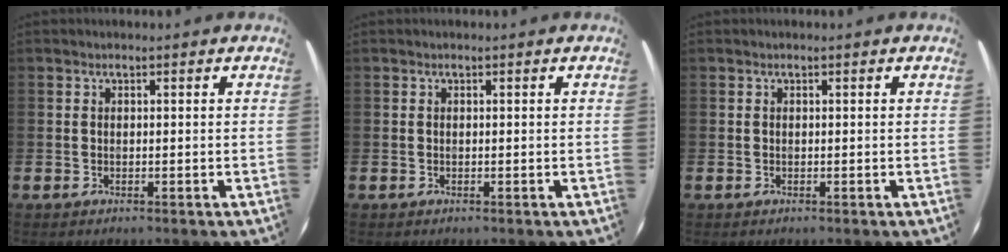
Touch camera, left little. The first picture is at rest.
{"total": 0.0}
{"total": 0.0}